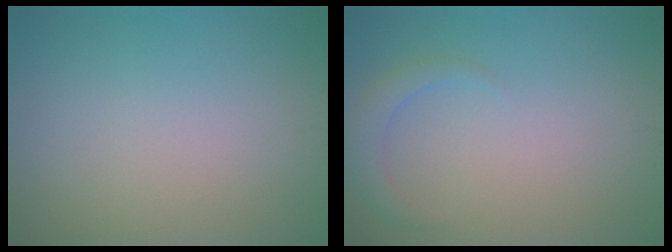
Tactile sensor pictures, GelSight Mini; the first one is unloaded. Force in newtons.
{"total": 1.9, "press": 1.9, "slide": 0.1}